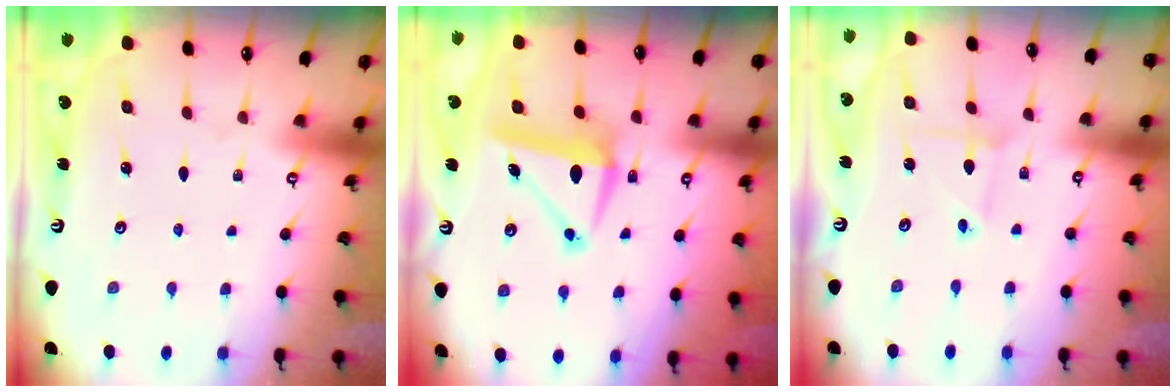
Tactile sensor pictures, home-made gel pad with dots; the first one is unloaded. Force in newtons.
{"total": 10.3, "press": 10.1, "slide": 1.7}
{"total": 3.1, "press": 3.0, "slide": 0.3}